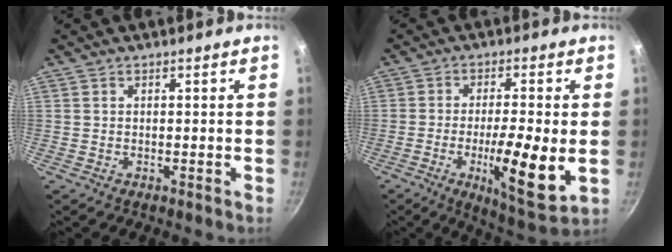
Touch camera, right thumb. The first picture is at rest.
{"total": 12.9, "force": [-2.5, 2.8, 12.3], "torque": [-0.198, -0.004, -0.037]}